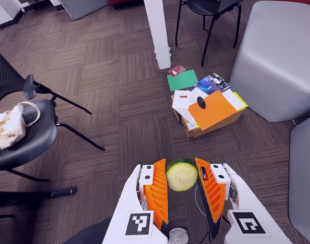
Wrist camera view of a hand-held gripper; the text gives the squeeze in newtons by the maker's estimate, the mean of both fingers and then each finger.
{"total": 9.7, "left": 10.3, "right": 9.1}